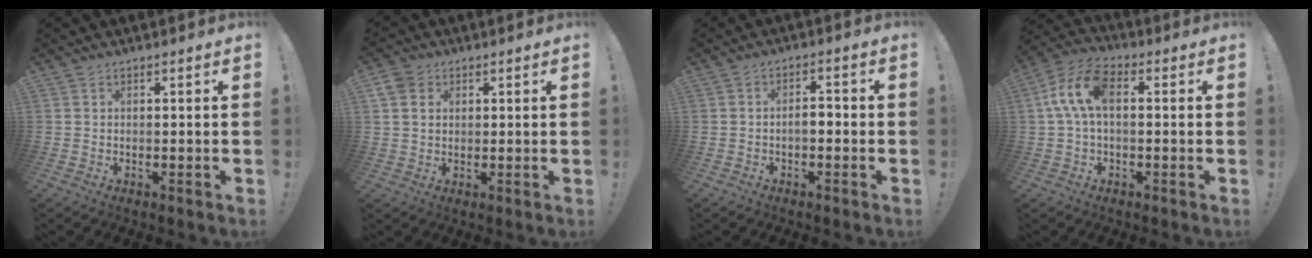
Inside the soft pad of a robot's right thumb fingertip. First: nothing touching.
{"total": 6.1, "force": [2.5, 4.9, 2.6], "torque": [-0.056, -0.001, 0.049]}
{"total": 3.6, "force": [-1.4, 1.8, 2.8], "torque": [-0.044, 0.008, -0.027]}
{"total": 11.0, "force": [1.3, 6.1, 9.0], "torque": [-0.177, 0.013, 0.029]}